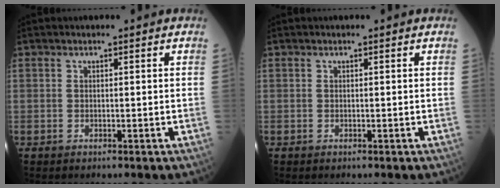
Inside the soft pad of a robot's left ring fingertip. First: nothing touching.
{"total": 0.0}